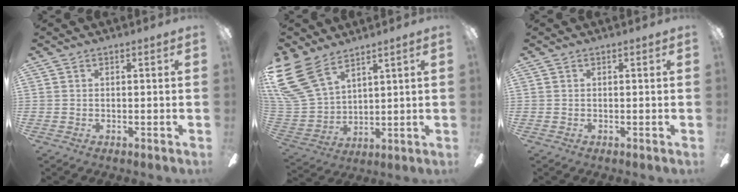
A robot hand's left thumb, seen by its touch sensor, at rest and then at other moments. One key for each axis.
{"total": 16.9, "fx": 10.2, "fy": 9.7, "fz": 9.3, "tx": -0.228, "ty": -0.045, "tz": 0.195}
{"total": 0.0}